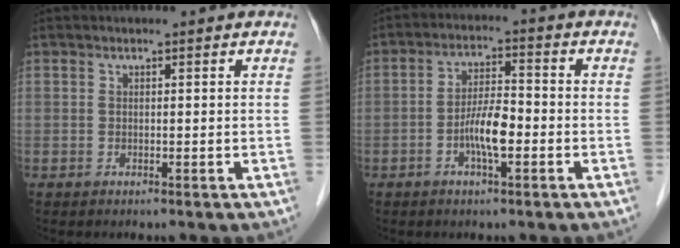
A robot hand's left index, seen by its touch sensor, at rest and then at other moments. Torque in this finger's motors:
{"motor_torque": [1.39, 0.66, 0.23, 0.06]}